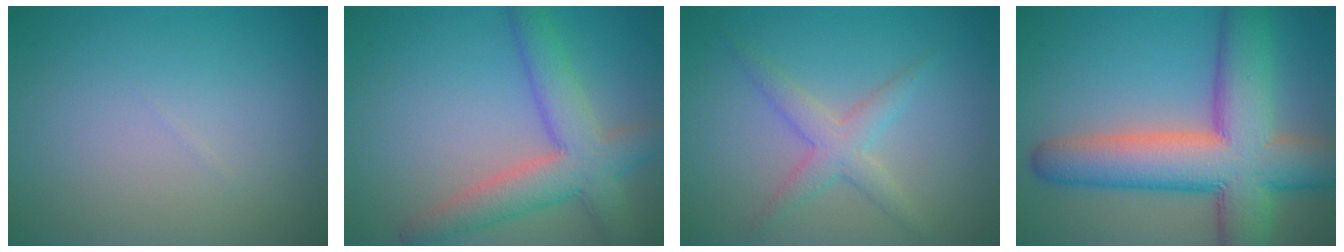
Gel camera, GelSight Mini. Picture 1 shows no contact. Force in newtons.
{"total": 6.1, "press": 6.0, "slide": 0.6}
{"total": 2.7, "press": 2.7, "slide": 0.1}
{"total": 12.2, "press": 12.2, "slide": 0.7}